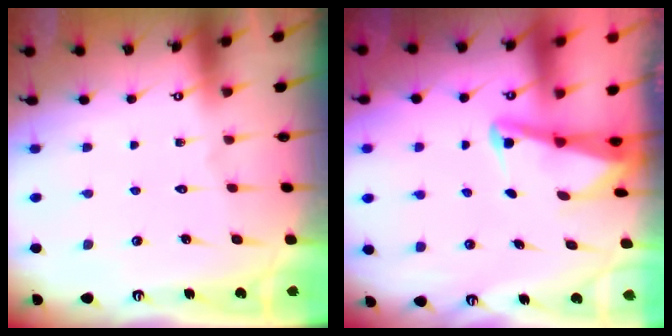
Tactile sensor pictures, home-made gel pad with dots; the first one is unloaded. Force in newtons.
{"total": 2.7, "press": 2.6, "slide": 0.6}